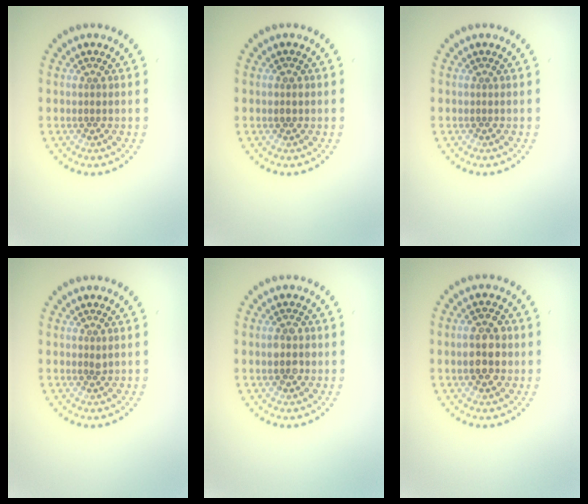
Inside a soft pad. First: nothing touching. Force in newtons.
{"total": 0.9, "press": 0.9, "slide": 0.1}
{"total": 0.0}
{"total": 0.5, "press": 0.3, "slide": 0.4}
{"total": 2.0, "press": 2.0, "slide": 0.2}
{"total": 3.8, "press": 3.8, "slide": 0.2}